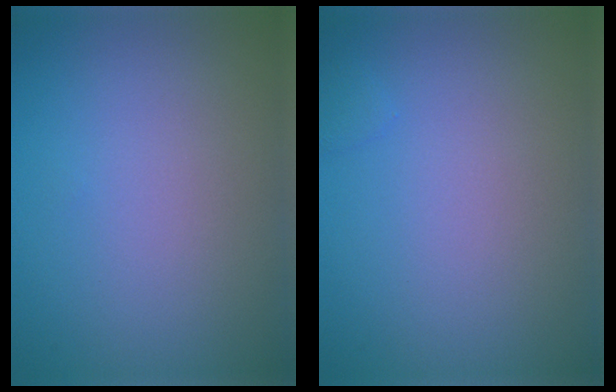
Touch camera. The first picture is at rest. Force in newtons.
{"total": 0.5, "press": 0.5, "slide": 0.0}